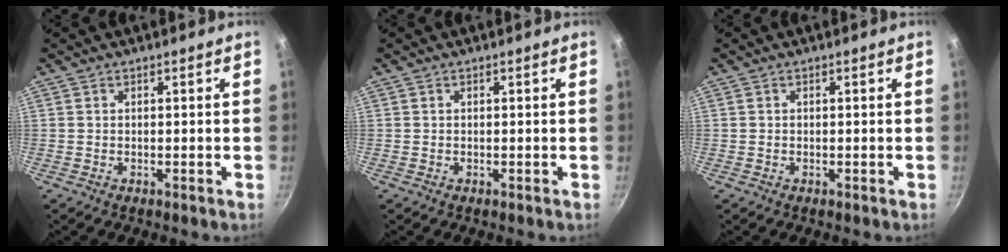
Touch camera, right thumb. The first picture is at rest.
{"total": 0.0}
{"total": 0.0}